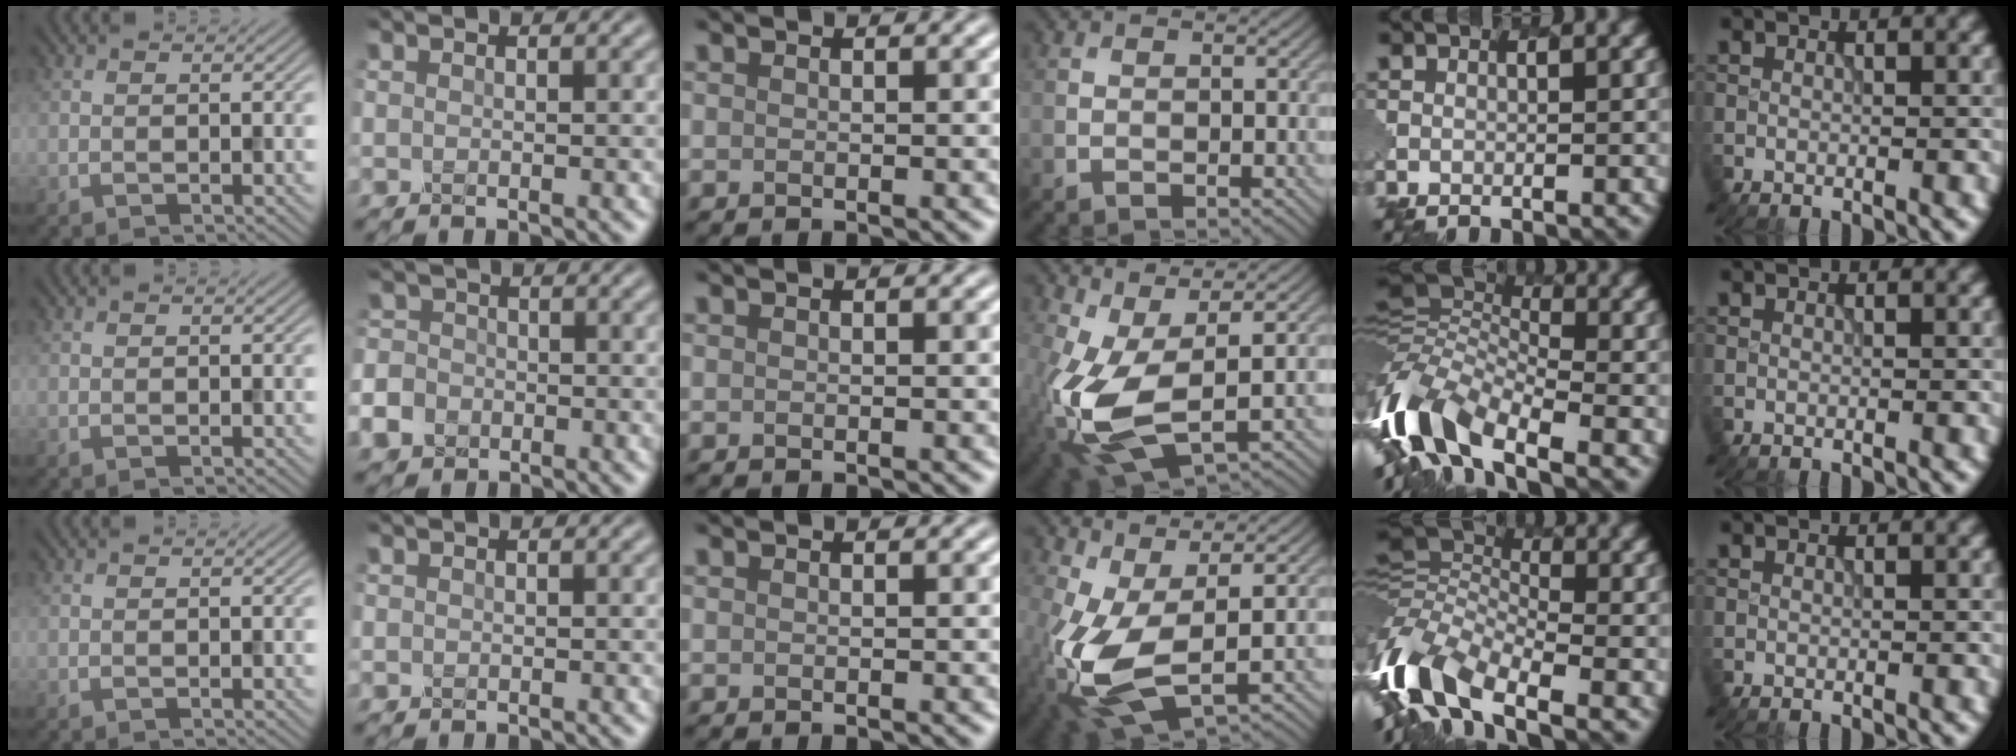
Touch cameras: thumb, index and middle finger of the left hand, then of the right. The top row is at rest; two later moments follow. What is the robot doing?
{"motion": "extract", "object": "pen bag"}